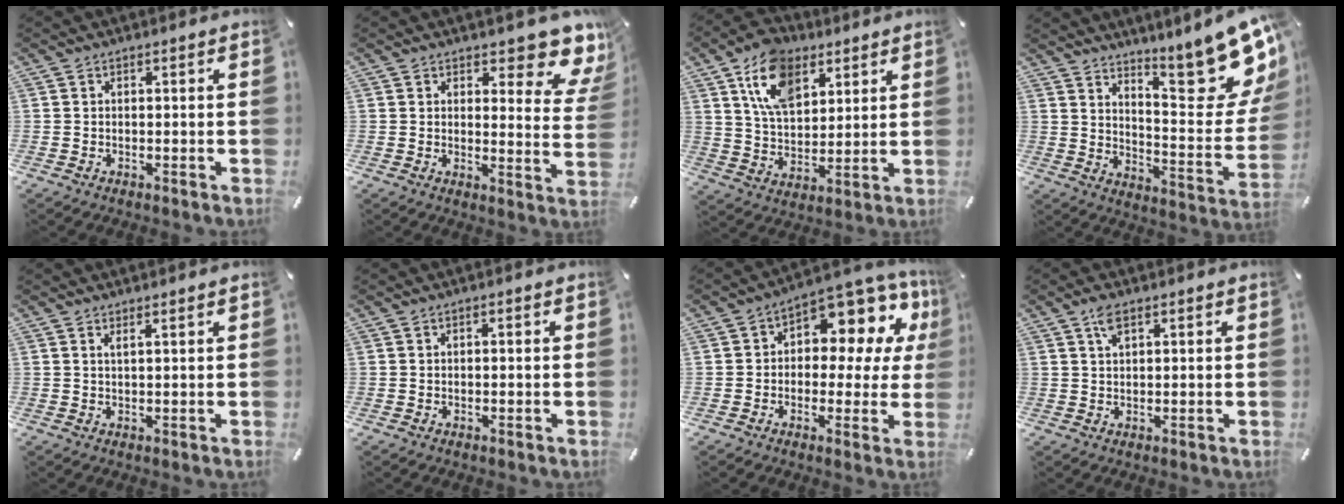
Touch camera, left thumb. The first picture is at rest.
{"total": 10.3, "force": [7.6, 4.2, 5.6], "torque": [-0.048, -0.072, 0.130]}
{"total": 13.6, "force": [7.4, 8.2, 8.0], "torque": [-0.149, -0.018, 0.135]}
{"total": 20.8, "force": [14.5, 6.1, 13.7], "torque": [-0.172, -0.121, 0.236]}
{"total": 1.5, "force": [1.1, -0.1, 0.9], "torque": [-0.019, -0.003, 0.021]}
{"total": 0.6, "force": [0.1, 0.3, 0.5], "torque": [-0.009, 0.001, 0.000]}
{"total": 10.3, "force": [4.4, 6.5, 6.7], "torque": [-0.089, -0.045, 0.076]}
{"total": 3.2, "force": [1.7, 1.4, 2.4], "torque": [-0.043, -0.001, 0.029]}